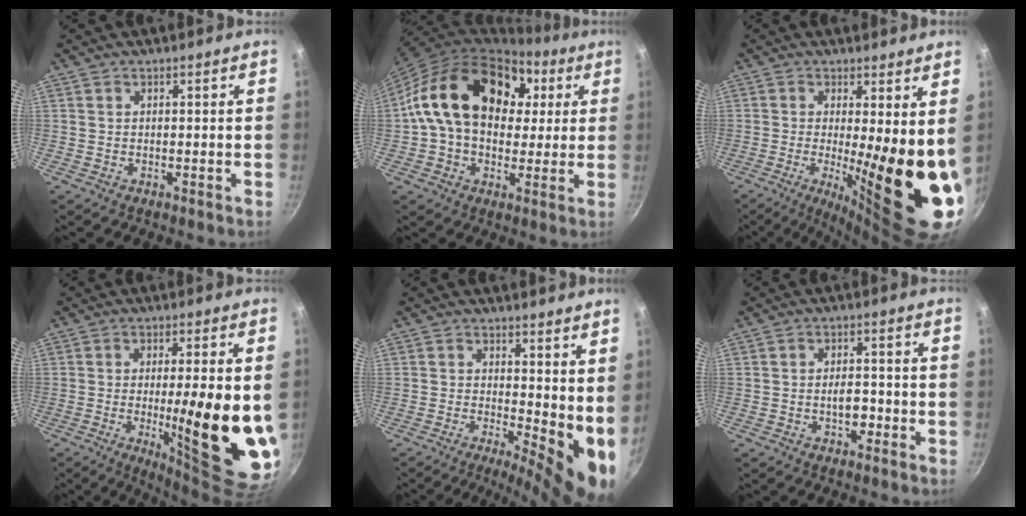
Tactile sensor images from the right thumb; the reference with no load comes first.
{"total": 22.2, "force": [5.1, 15.7, 14.8], "torque": [-0.228, 0.024, 0.074]}
{"total": 17.1, "force": [-0.3, 4.2, 16.6], "torque": [-0.216, -0.044, 0.005]}
{"total": 18.4, "force": [-1.7, 3.8, 18.0], "torque": [-0.247, -0.020, -0.018]}
{"total": 9.8, "force": [0.1, 3.9, 9.0], "torque": [-0.104, -0.017, 0.006]}
{"total": 4.0, "force": [-1.2, 2.2, 3.1], "torque": [-0.031, 0.014, -0.018]}